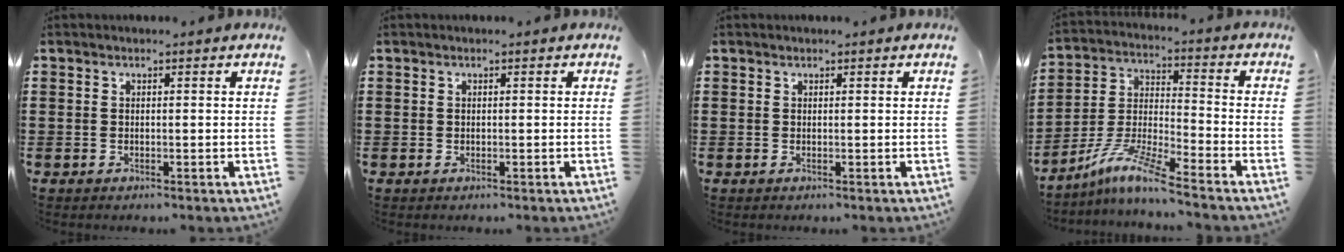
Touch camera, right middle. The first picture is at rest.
{"total": 0.0}
{"total": 0.0}
{"total": 9.4, "force": [-7.9, 0.0, 5.0], "torque": [-0.114, -0.005, -0.161]}